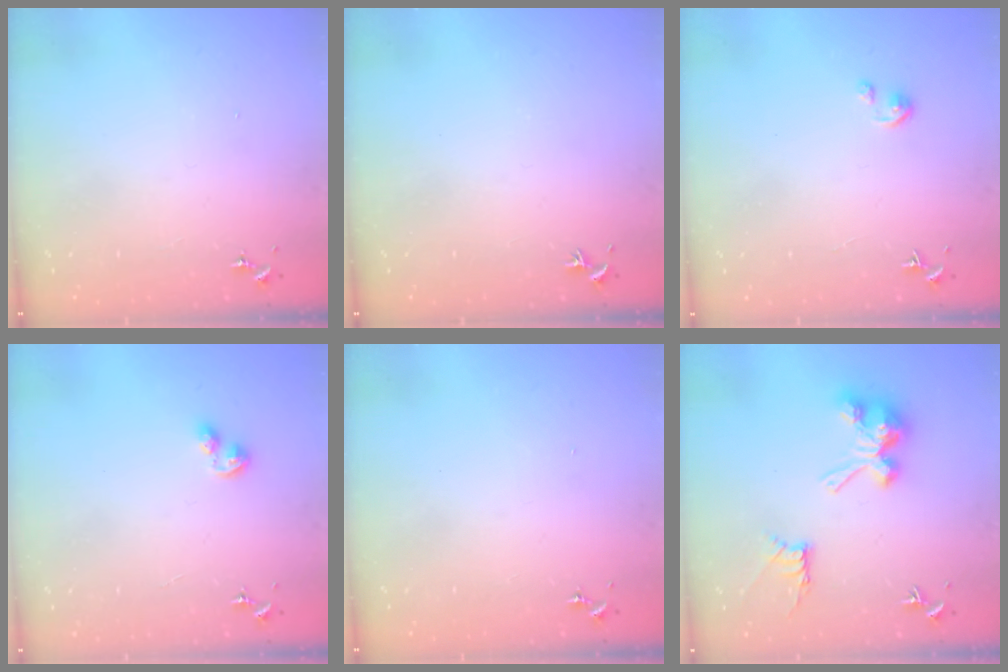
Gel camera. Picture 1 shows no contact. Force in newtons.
{"total": 0.0}
{"total": 2.6, "press": 2.6, "slide": 0.3}
{"total": 2.7, "press": 2.7, "slide": 0.3}
{"total": 0.0}
{"total": 11.6, "press": 11.6, "slide": 0.3}